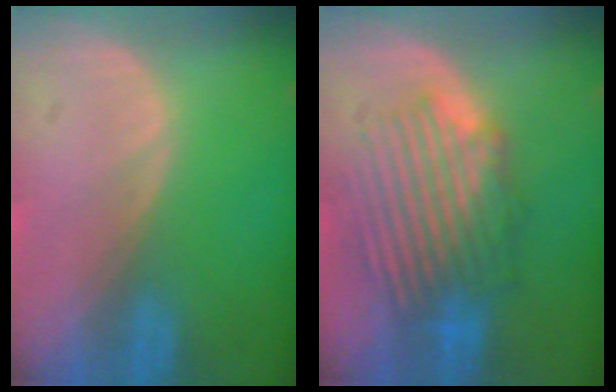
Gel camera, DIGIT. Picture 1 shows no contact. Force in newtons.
{"total": 8.5, "press": 8.2, "slide": 2.5}